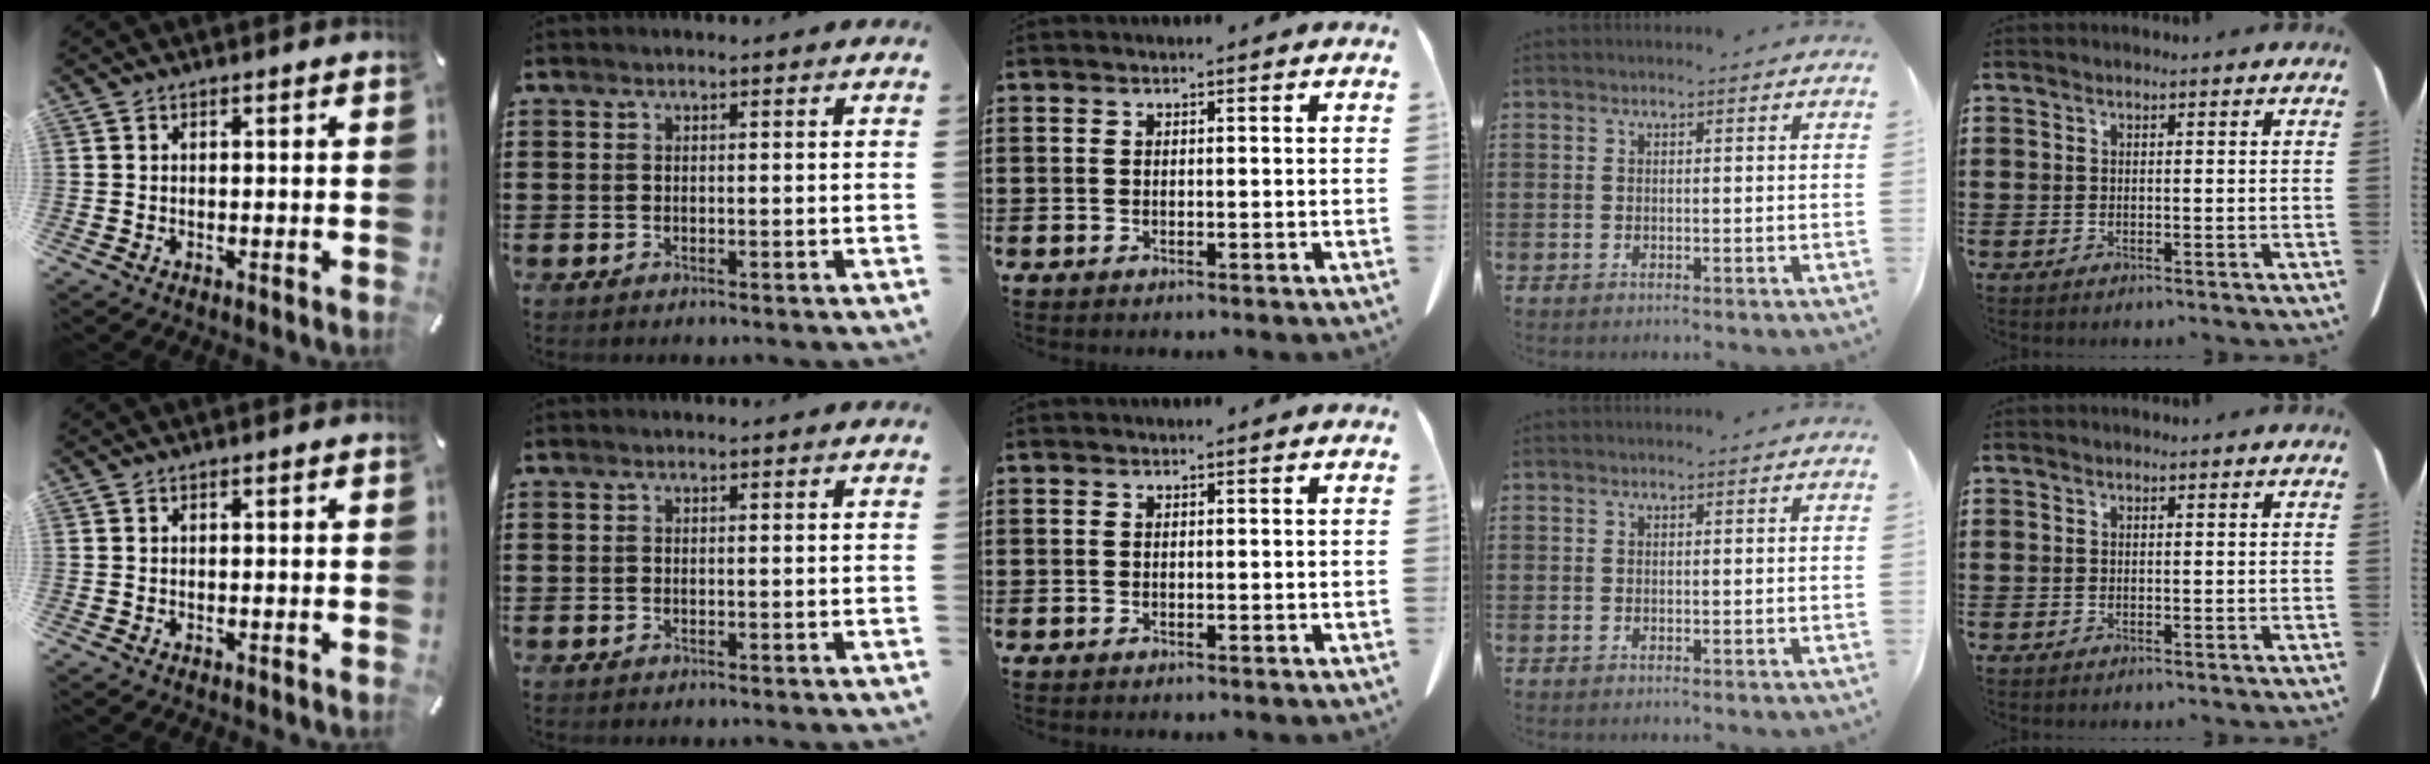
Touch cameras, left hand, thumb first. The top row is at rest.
{}